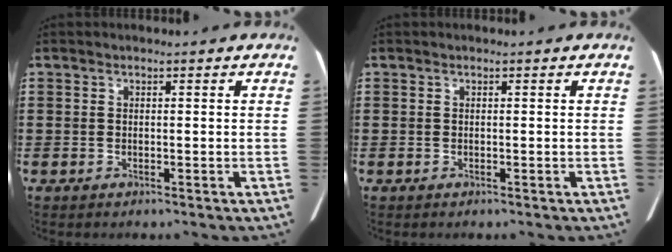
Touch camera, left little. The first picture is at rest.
{"total": 0.0}